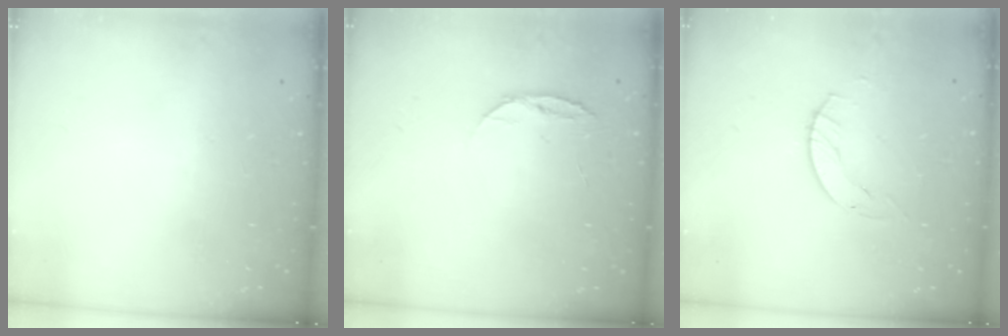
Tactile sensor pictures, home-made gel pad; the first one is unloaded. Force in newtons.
{"total": 6.6, "press": 6.5, "slide": 0.7}
{"total": 2.9, "press": 2.9, "slide": 0.4}